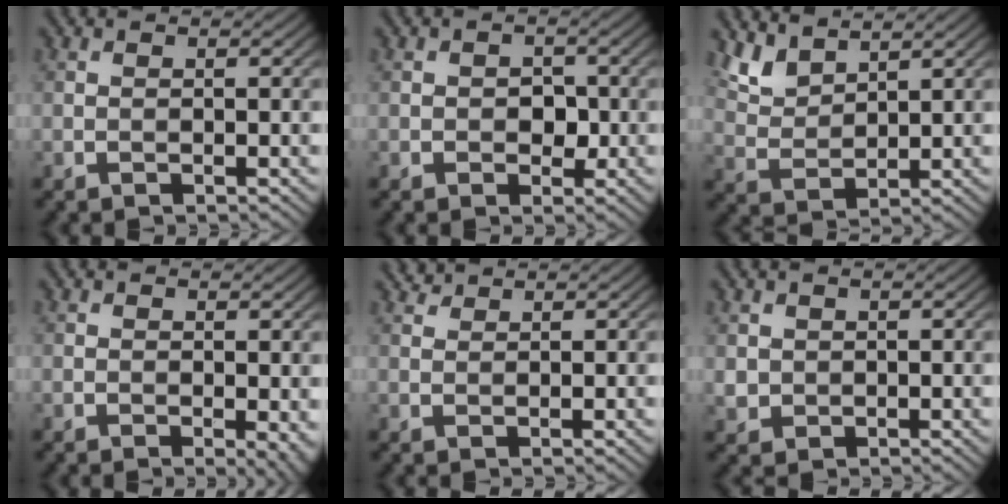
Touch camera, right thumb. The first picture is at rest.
{"total": 2.2, "force": [-0.4, 1.8, 1.3], "torque": [-0.023, -0.003, -0.010]}
{"total": 4.8, "force": [3.9, 1.7, 2.2], "torque": [-0.064, -0.002, 0.090]}
{"total": 1.9, "force": [-0.1, 0.5, 1.8], "torque": [-0.021, -0.006, -0.002]}
{"total": 1.2, "force": [1.1, 0.2, 0.3], "torque": [-0.012, 0.002, 0.025]}
{"total": 1.7, "force": [0.7, 1.5, 0.4], "torque": [-0.020, -0.006, 0.016]}